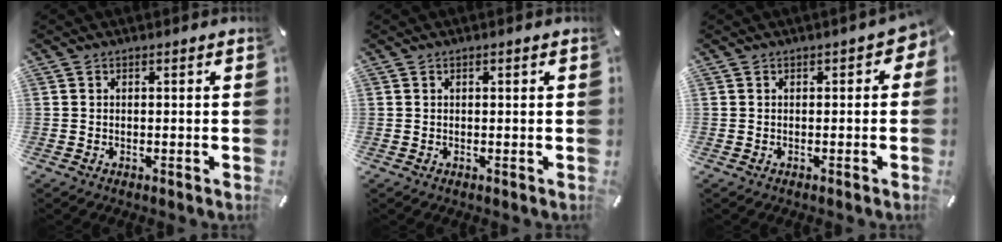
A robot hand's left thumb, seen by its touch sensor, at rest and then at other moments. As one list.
[{"total": 0.5, "force": [0.2, 0.2, 0.5], "torque": [-0.007, 0.002, 0.003]}, {"total": 2.0, "force": [-0.1, 1.2, 1.7], "torque": [-0.023, 0.004, -0.005]}]